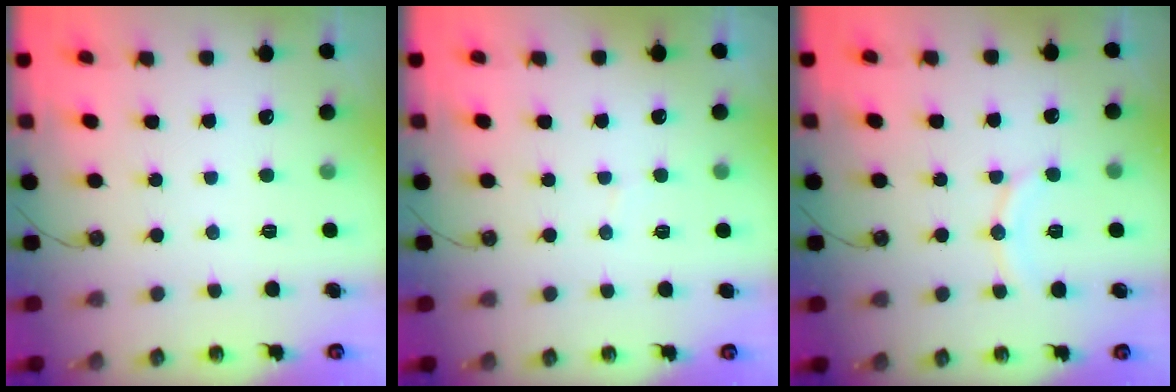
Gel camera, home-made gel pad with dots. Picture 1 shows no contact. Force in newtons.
{"total": 3.6, "press": 3.5, "slide": 0.9}
{"total": 9.5, "press": 9.4, "slide": 0.9}